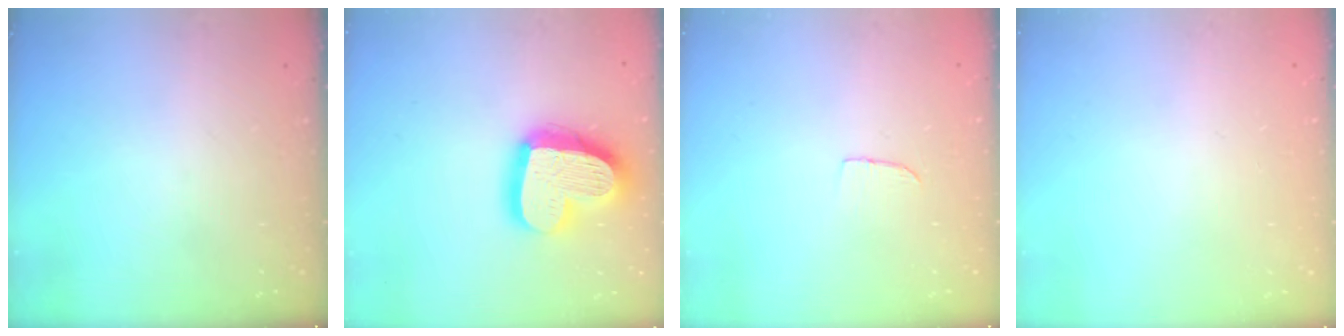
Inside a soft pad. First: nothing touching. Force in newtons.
{"total": 21.6, "press": 21.5, "slide": 1.9}
{"total": 4.2, "press": 4.2, "slide": 0.4}
{"total": 0.0}